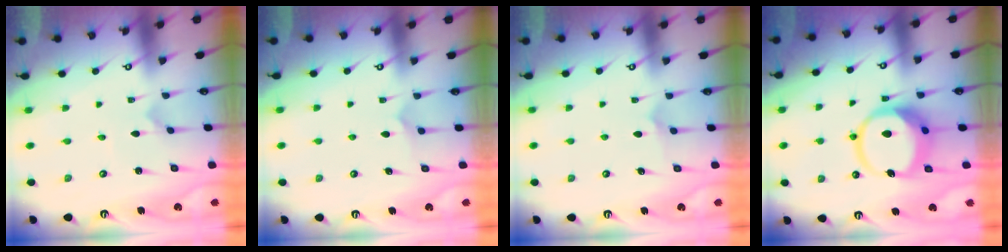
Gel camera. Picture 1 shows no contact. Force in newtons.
{"total": 5.8, "press": 5.8, "slide": 0.1}
{"total": 4.4, "press": 4.4, "slide": 0.2}
{"total": 13.6, "press": 13.4, "slide": 2.2}